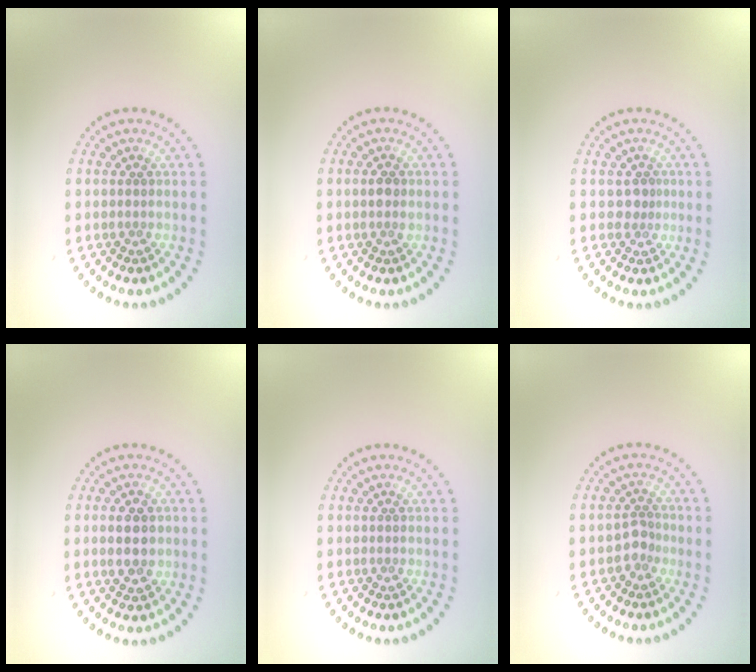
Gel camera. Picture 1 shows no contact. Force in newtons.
{"total": 1.1, "press": 1.0, "slide": 0.3}
{"total": 1.1, "press": 0.7, "slide": 0.8}
{"total": 2.9, "press": 2.9, "slide": 0.1}
{"total": 0.0}
{"total": 1.4, "press": 1.0, "slide": 0.9}